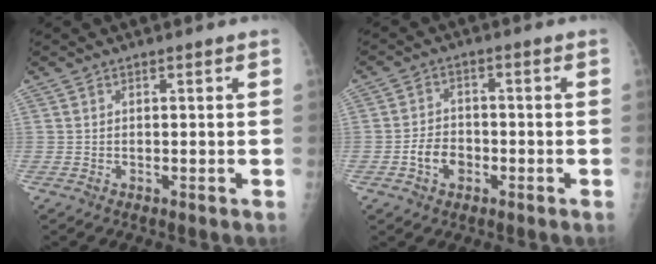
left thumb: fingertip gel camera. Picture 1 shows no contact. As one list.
[{"total": 5.0, "force": [-1.9, 3.7, 2.7], "torque": [-0.032, 0.020, -0.036]}]